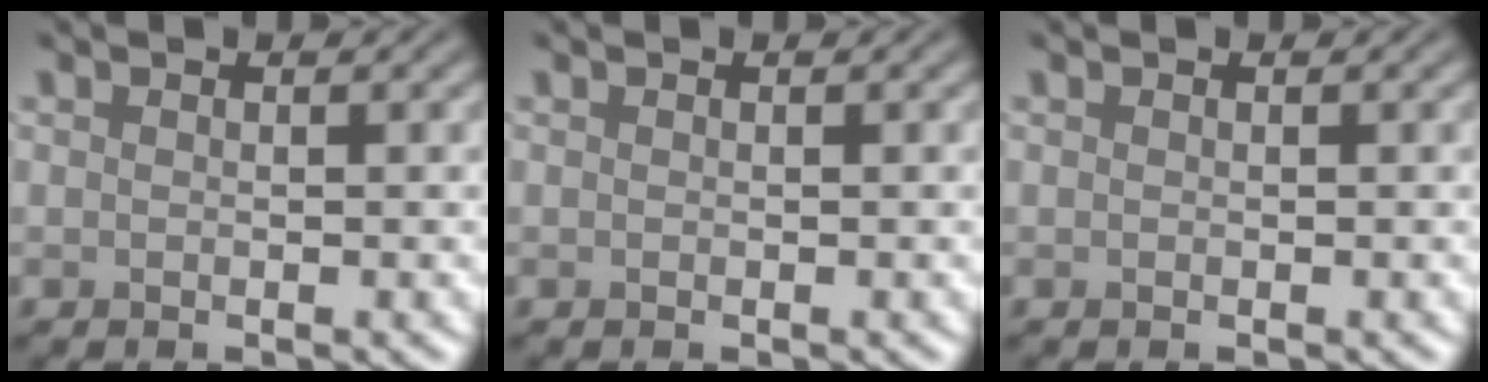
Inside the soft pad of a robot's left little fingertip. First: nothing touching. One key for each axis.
{"total": 0.0}
{"total": 0.0}